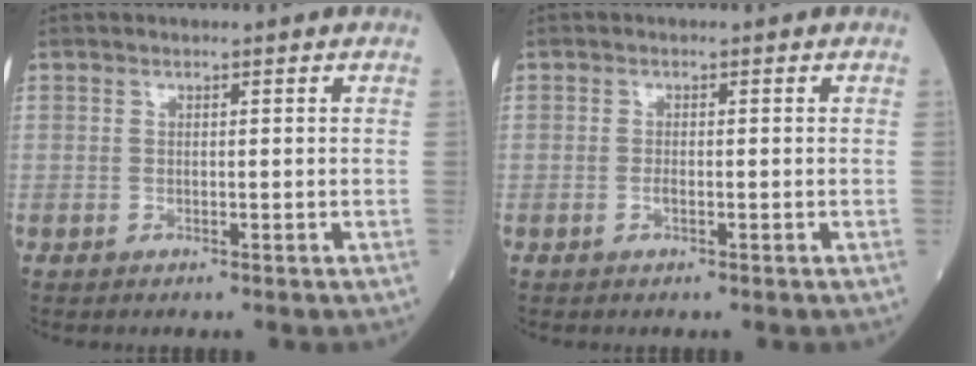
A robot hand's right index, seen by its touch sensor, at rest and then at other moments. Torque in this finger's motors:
{"motor_torque": [0.06, 0.00, 0.17, 0.04]}